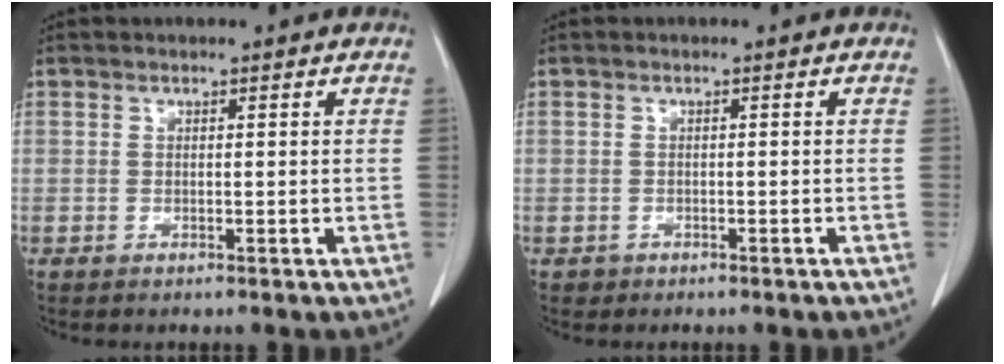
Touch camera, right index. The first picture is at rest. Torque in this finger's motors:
{"motor_torque": [-0.93, 0.64, -0.85, -0.14]}